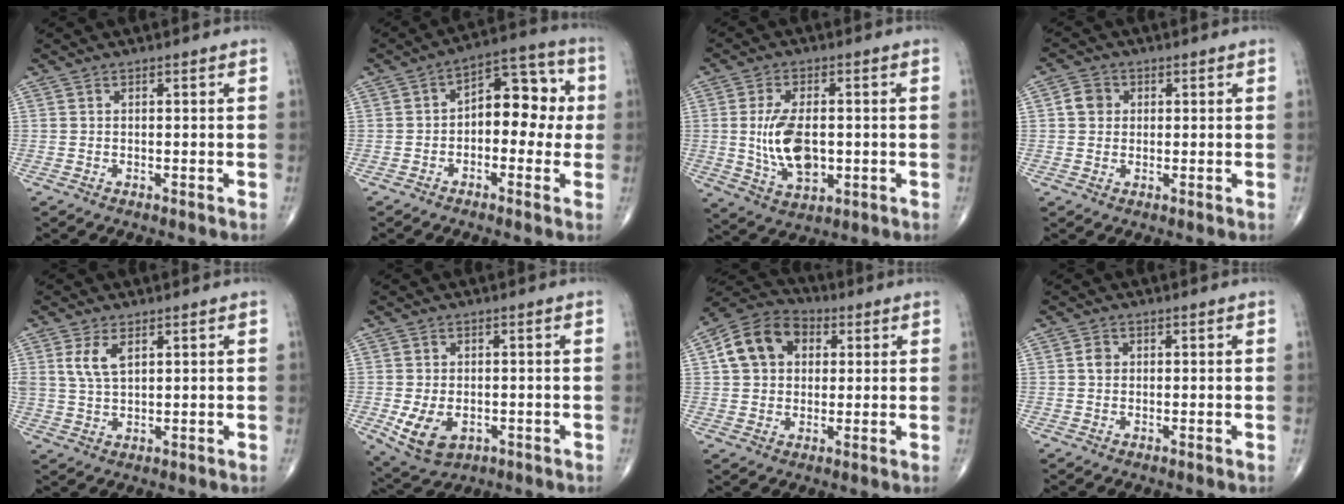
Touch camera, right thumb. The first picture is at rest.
{"total": 11.1, "force": [-0.1, 6.7, 8.9], "torque": [-0.081, 0.039, -0.014]}
{"total": 10.6, "force": [-0.3, 5.7, 8.9], "torque": [-0.162, -0.005, 0.003]}
{"total": 3.7, "force": [0.6, 3.3, 1.6], "torque": [-0.016, 0.004, 0.005]}
{"total": 5.0, "force": [2.1, 2.5, 3.8], "torque": [-0.076, -0.005, 0.048]}
{"total": 7.9, "force": [-2.0, 5.1, 5.7], "torque": [-0.098, -0.004, -0.022]}
{"total": 12.0, "force": [2.9, 9.2, 7.2], "torque": [-0.107, 0.012, 0.038]}
{"total": 1.8, "force": [0.2, 1.5, 0.9], "torque": [-0.011, 0.003, 0.002]}